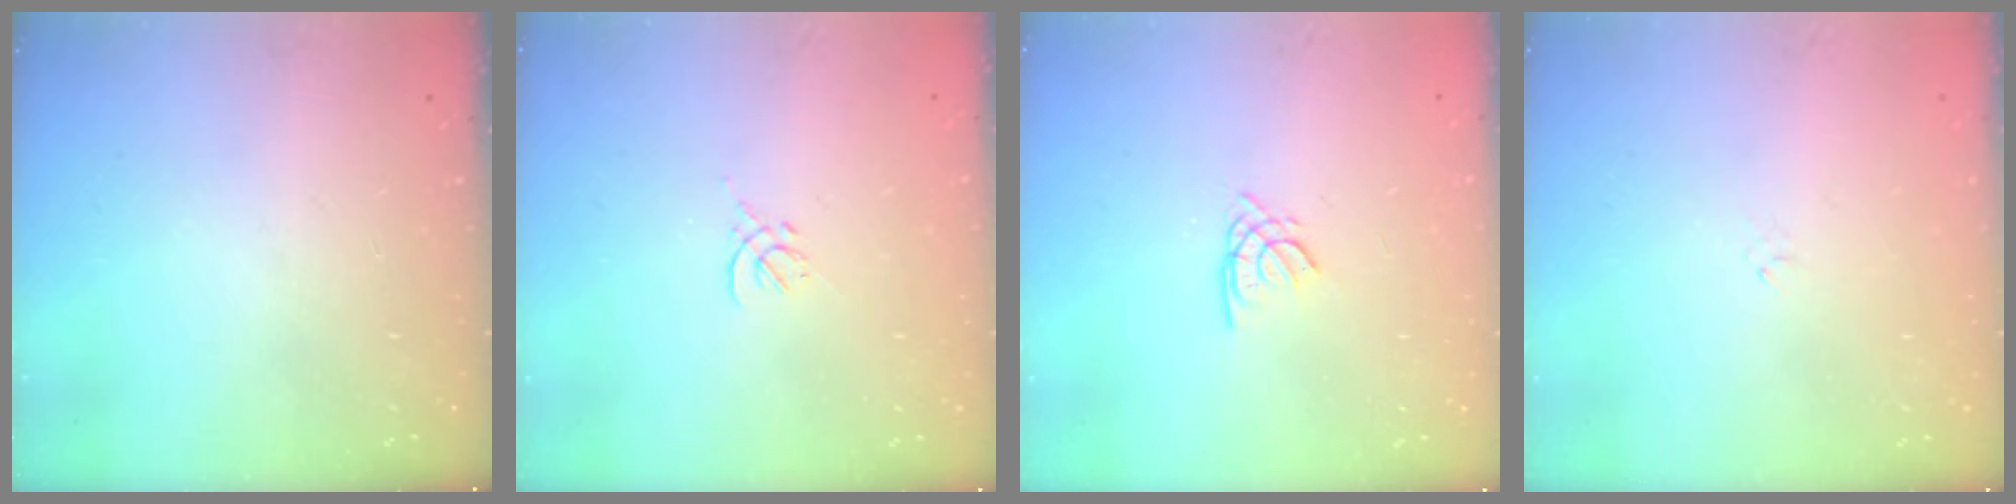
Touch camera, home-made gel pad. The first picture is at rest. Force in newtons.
{"total": 0.0}
{"total": 1.6, "press": 1.6, "slide": 0.2}
{"total": 0.7, "press": 0.5, "slide": 0.4}